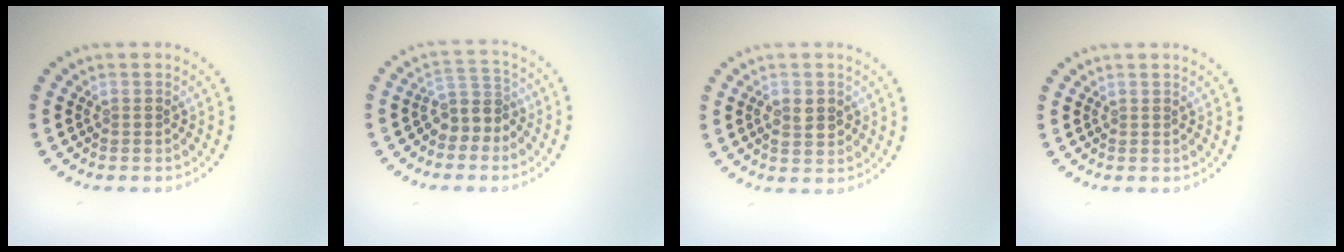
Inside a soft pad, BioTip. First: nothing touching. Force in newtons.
{"total": 3.0, "press": 2.5, "slide": 1.7}
{"total": 2.3, "press": 2.3, "slide": 0.2}
{"total": 0.0}